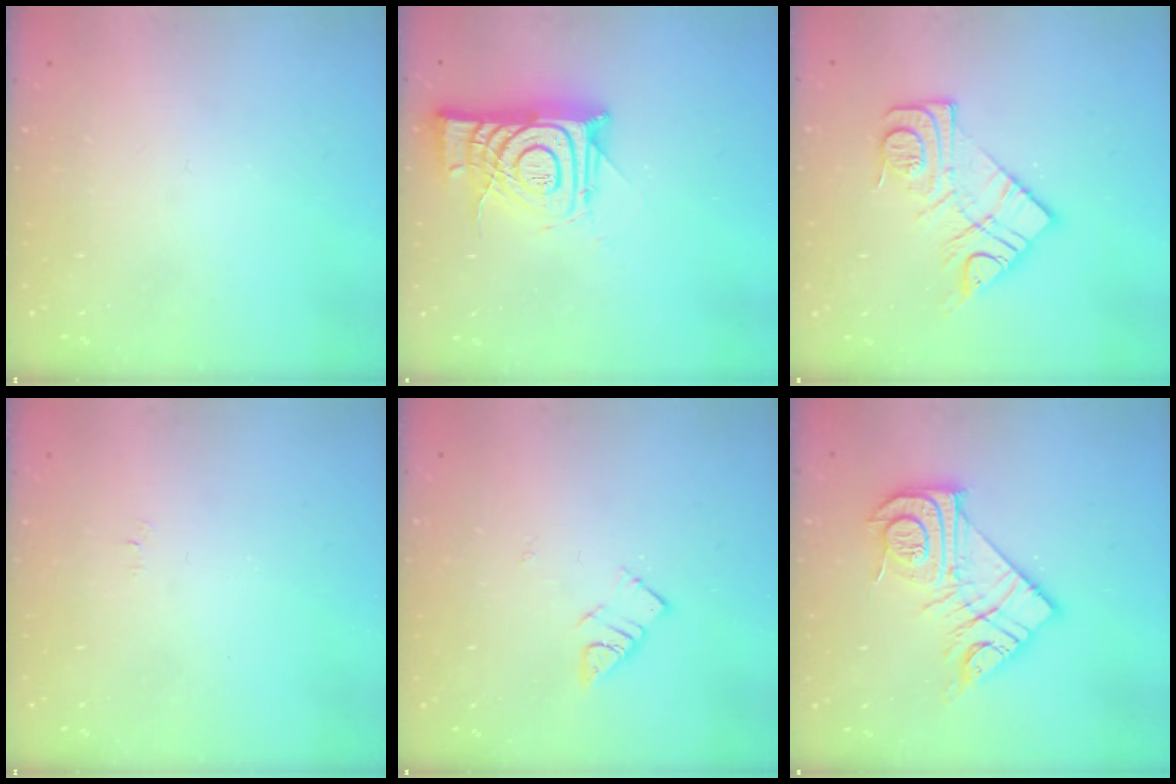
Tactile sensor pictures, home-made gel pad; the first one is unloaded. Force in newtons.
{"total": 14.0, "press": 14.0, "slide": 1.4}
{"total": 13.2, "press": 13.2, "slide": 1.0}
{"total": 2.5, "press": 2.5, "slide": 0.3}
{"total": 5.0, "press": 5.0, "slide": 0.2}
{"total": 16.9, "press": 16.9, "slide": 1.5}